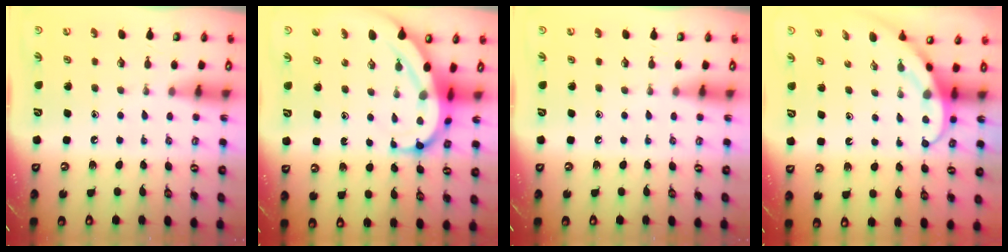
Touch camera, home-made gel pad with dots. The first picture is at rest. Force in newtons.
{"total": 9.0, "press": 9.0, "slide": 0.9}
{"total": 0.0}
{"total": 3.8, "press": 3.8, "slide": 0.3}